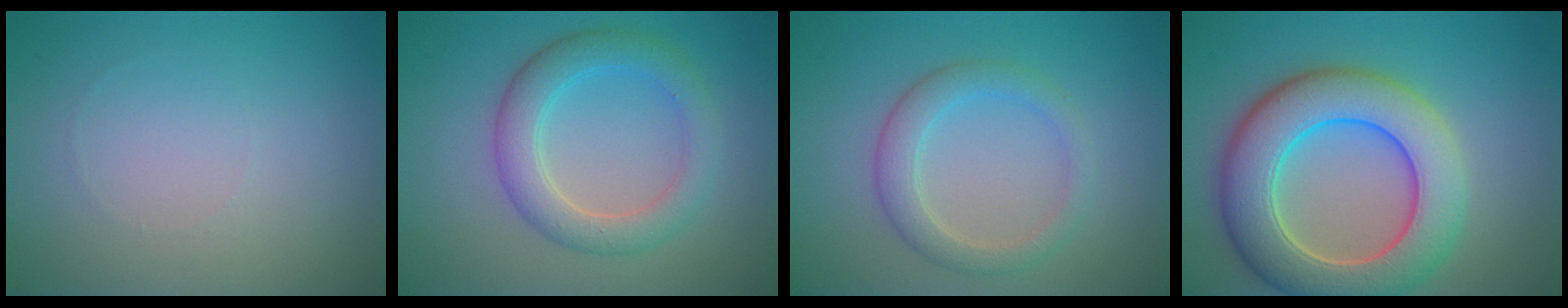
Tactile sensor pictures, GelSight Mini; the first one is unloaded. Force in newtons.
{"total": 4.2, "press": 4.2, "slide": 0.3}
{"total": 2.9, "press": 2.9, "slide": 0.2}
{"total": 9.5, "press": 9.5, "slide": 0.9}